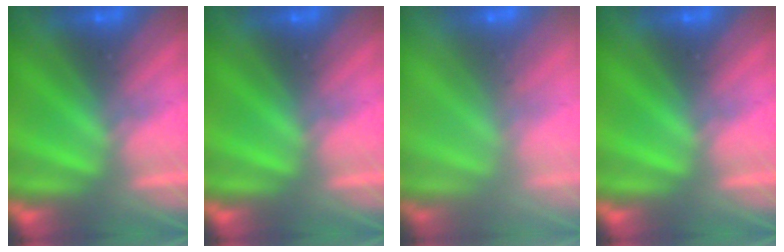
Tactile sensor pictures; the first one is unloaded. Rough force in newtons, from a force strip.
{"total": 0.0}
{"total": 2.4}
{"total": 0.0}